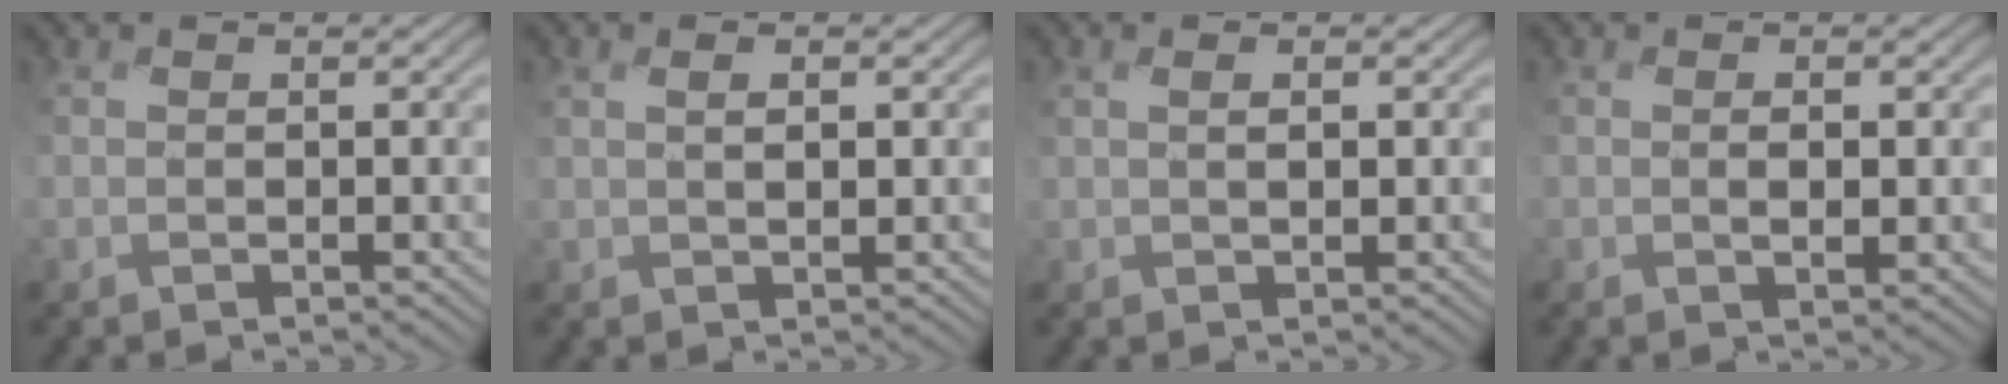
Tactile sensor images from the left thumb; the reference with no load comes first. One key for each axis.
{"total": 1.9, "fx": 0.4, "fy": 0.6, "fz": 1.8, "tx": -0.028, "ty": -0.004, "tz": 0.011}
{"total": 1.5, "fx": 0.3, "fy": 0.4, "fz": 1.5, "tx": -0.023, "ty": -0.001, "tz": 0.009}
{"total": 1.6, "fx": -0.2, "fy": 0.4, "fz": 1.5, "tx": -0.027, "ty": -0.003, "tz": -0.003}